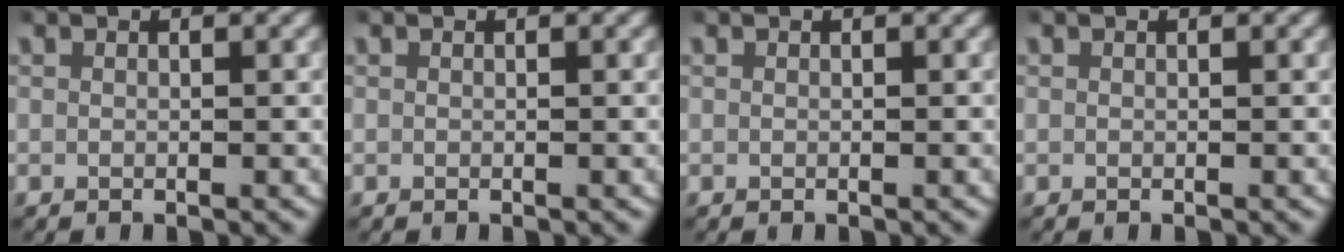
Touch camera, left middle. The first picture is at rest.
{"total": 0.0}
{"total": 0.0}
{"total": 0.0}